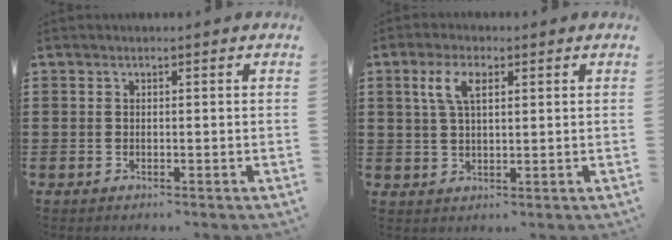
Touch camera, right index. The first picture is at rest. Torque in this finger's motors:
{"motor_torque": [0.87, 0.13, 0.25, 0.12]}